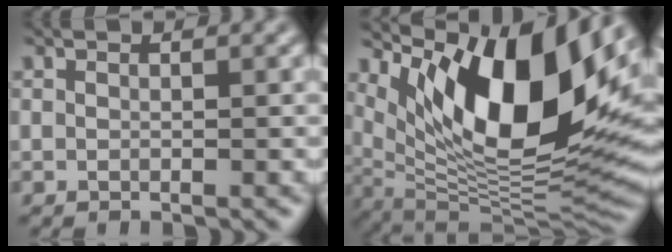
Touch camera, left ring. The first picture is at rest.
{"total": 14.8, "force": [5.8, 5.8, 12.3], "torque": [-0.191, -0.004, 0.105]}